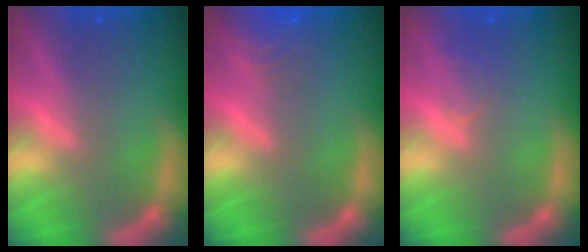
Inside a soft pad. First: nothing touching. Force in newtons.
{"total": 4.5}
{"total": 1.5}